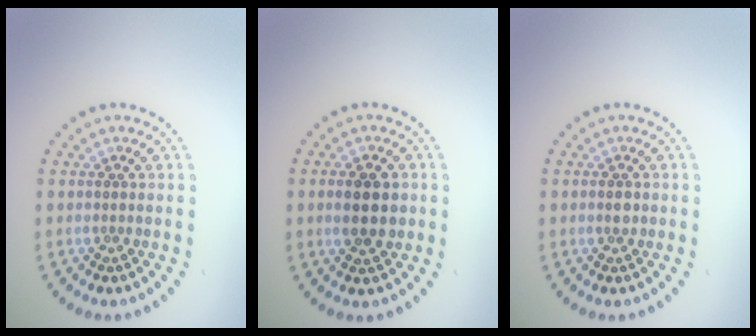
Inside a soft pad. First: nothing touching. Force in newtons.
{"total": 3.7, "press": 3.7, "slide": 0.2}
{"total": 1.1, "press": 1.1, "slide": 0.2}